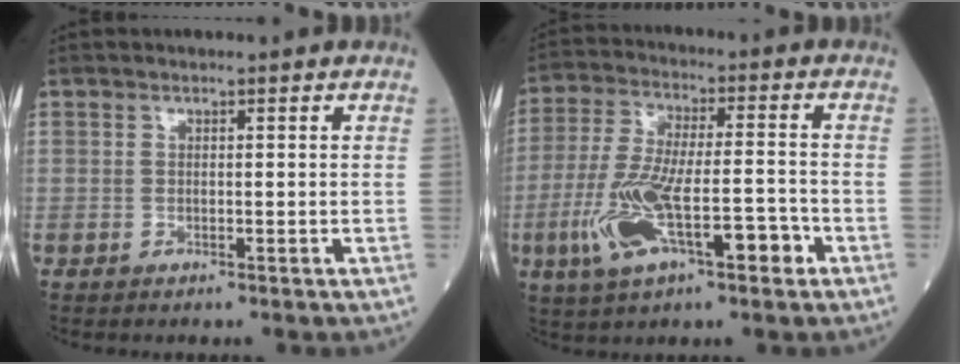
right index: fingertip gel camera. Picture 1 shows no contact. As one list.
[{"total": 13.6, "force": [-5.1, 3.9, 12.0], "torque": [-0.236, 0.001, -0.086]}]